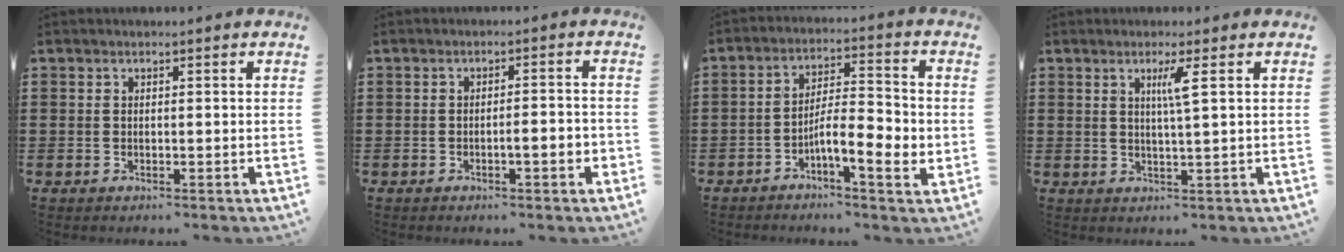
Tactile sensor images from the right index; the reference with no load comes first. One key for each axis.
{"total": 3.1, "fx": -1.1, "fy": 0.4, "fz": 2.8, "tx": -0.047, "ty": 0.002, "tz": -0.021}
{"total": 7.5, "fx": -2.7, "fy": 2.0, "fz": 6.7, "tx": -0.105, "ty": 0.000, "tz": -0.049}
{"total": 2.9, "fx": 1.0, "fy": -0.6, "fz": 2.7, "tx": -0.054, "ty": -0.008, "tz": 0.014}